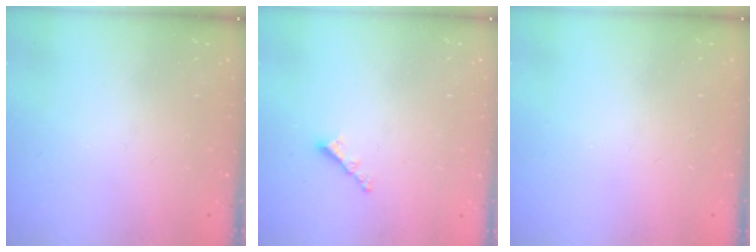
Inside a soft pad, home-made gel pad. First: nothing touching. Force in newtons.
{"total": 2.9, "press": 2.9, "slide": 0.5}
{"total": 0.0}